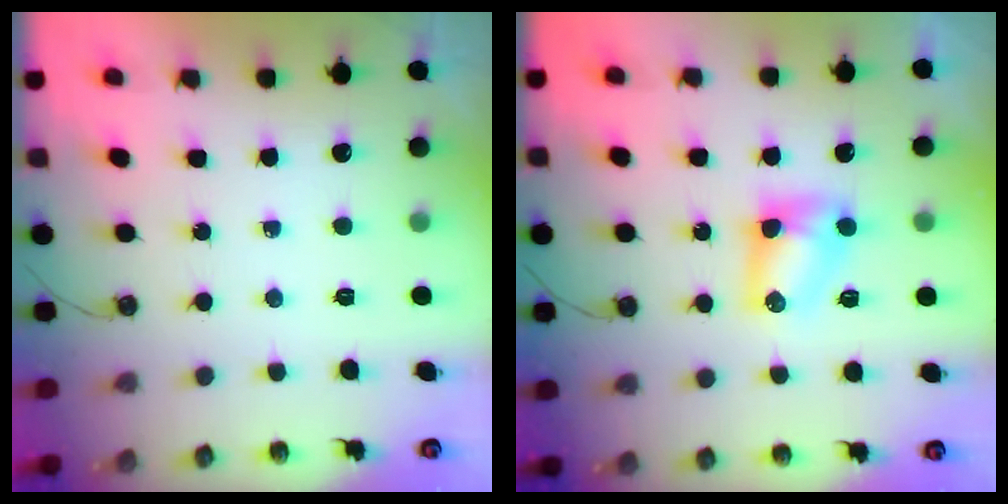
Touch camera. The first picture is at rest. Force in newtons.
{"total": 6.2, "press": 6.2, "slide": 0.6}